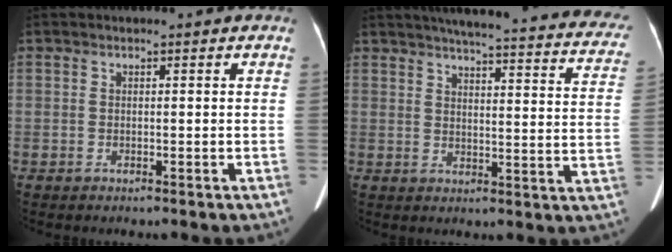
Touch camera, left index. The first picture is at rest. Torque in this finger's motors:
{"motor_torque": [0.82, -1.32, 0.26, 0.10]}